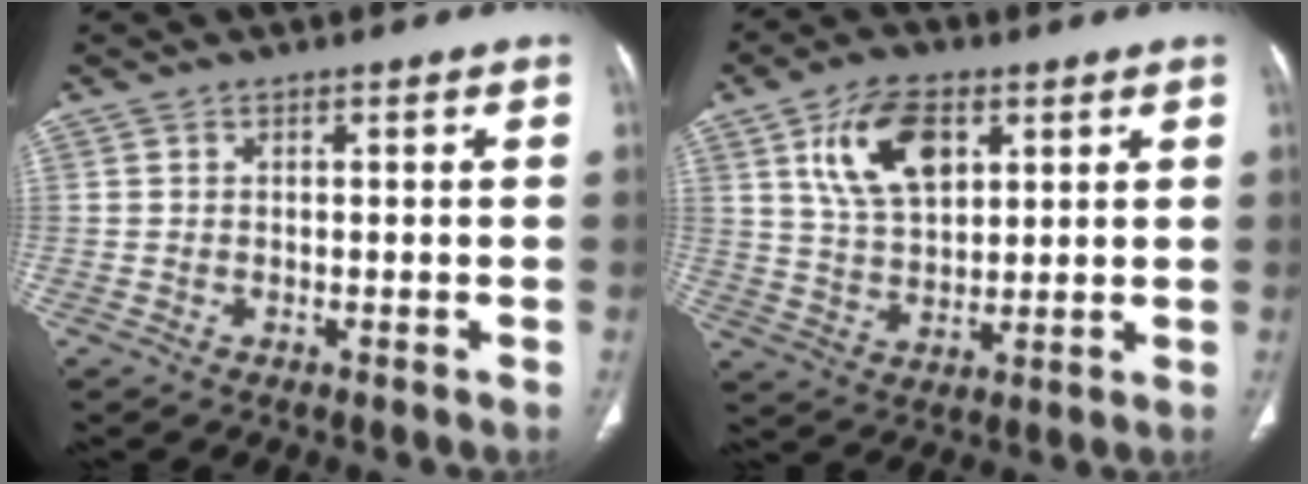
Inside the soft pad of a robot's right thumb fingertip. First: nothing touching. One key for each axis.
{"total": 12.5, "fx": 5.0, "fy": 7.2, "fz": 8.9, "tx": -0.143, "ty": -0.014, "tz": 0.097}